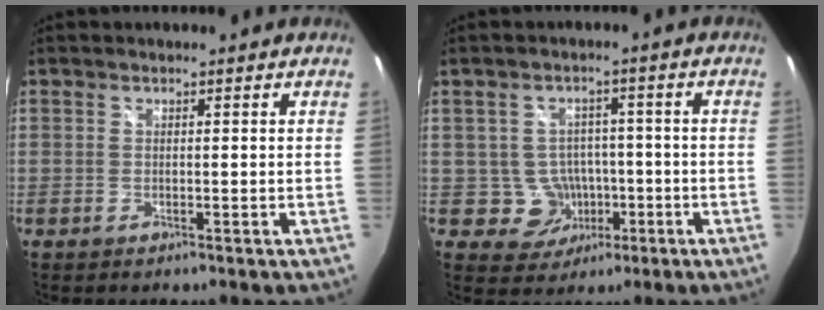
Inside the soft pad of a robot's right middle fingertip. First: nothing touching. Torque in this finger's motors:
{"motor_torque": [0.29, -0.36, -0.01, 0.00]}